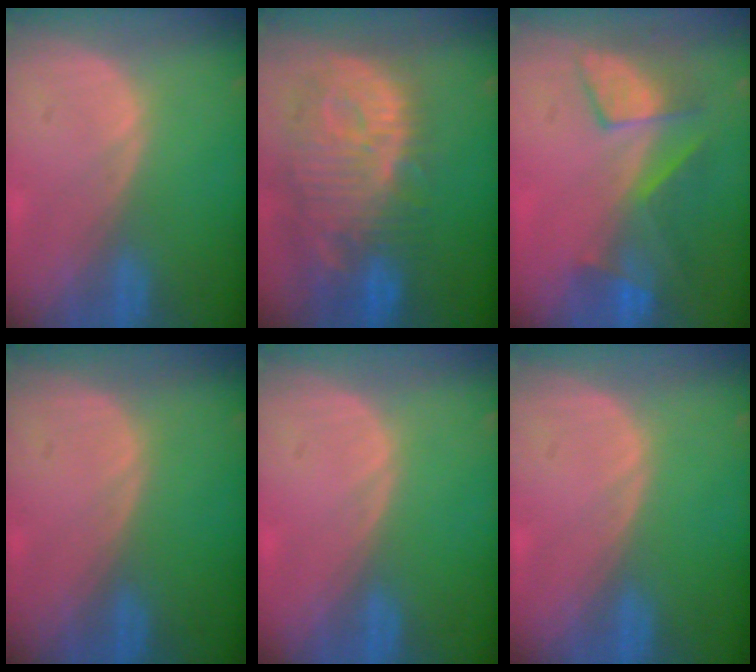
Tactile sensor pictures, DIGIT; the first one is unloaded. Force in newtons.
{"total": 13.3, "press": 11.6, "slide": 6.5}
{"total": 8.0, "press": 7.3, "slide": 3.4}
{"total": 0.0}
{"total": 0.0}
{"total": 0.0}